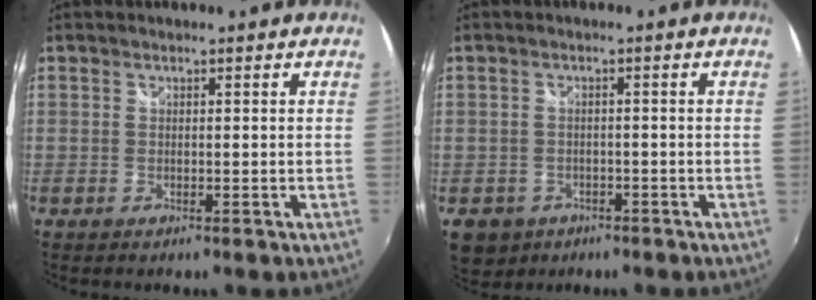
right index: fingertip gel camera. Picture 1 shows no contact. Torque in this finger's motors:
{"motor_torque": [-0.47, 0.17, -1.05, -0.21]}